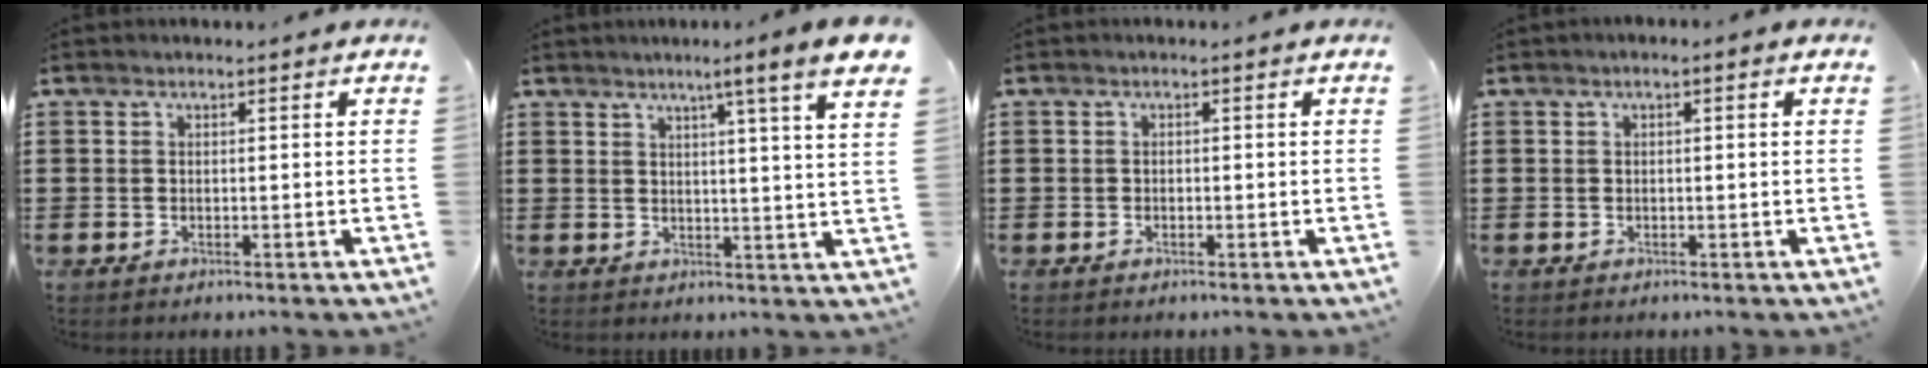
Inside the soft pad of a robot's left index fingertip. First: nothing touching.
{"total": 6.1, "force": [4.0, -1.1, 4.5], "torque": [-0.085, -0.027, 0.058]}
{"total": 0.7, "force": [-0.6, 0.4, 0.1], "torque": [-0.005, 0.000, -0.012]}
{"total": 0.8, "force": [-0.3, 0.1, 0.7], "torque": [-0.012, -0.001, -0.007]}